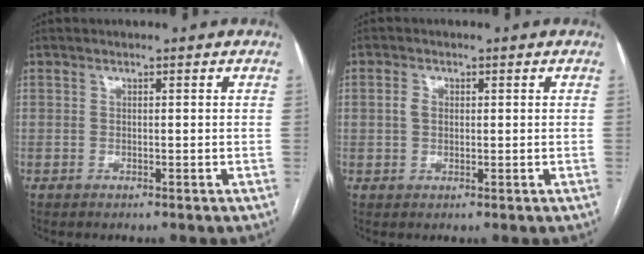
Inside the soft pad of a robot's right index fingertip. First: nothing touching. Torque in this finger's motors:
{"motor_torque": [0.14, 0.04, 0.04, 0.03]}